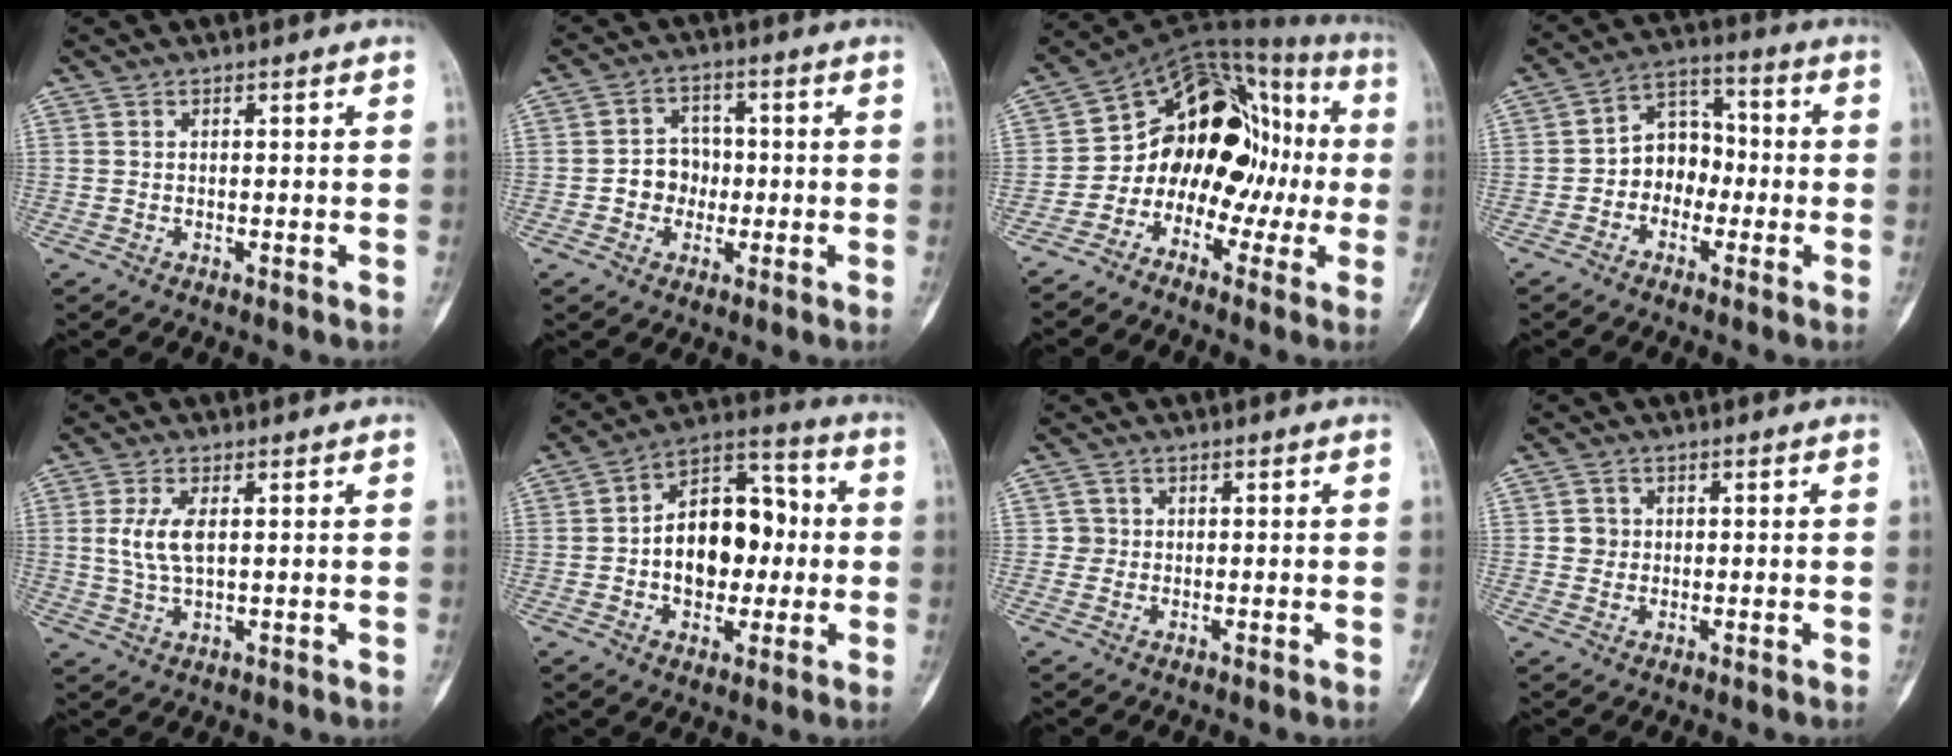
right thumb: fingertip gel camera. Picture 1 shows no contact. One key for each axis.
{"total": 5.8, "fx": -1.0, "fy": 5.2, "fz": 2.4, "tx": -0.003, "ty": 0.018, "tz": -0.025}
{"total": 17.2, "fx": -3.2, "fy": 12.2, "fz": 11.7, "tx": -0.113, "ty": 0.114, "tz": -0.057}
{"total": 8.7, "fx": -1.8, "fy": 6.9, "fz": 4.9, "tx": -0.041, "ty": 0.043, "tz": -0.047}
{"total": 5.8, "fx": 1.0, "fy": 2.6, "fz": 5.1, "tx": -0.111, "ty": -0.003, "tz": 0.021}
{"total": 16.3, "fx": -0.6, "fy": 10.9, "fz": 12.1, "tx": -0.141, "ty": 0.038, "tz": -0.012}
{"total": 1.8, "fx": 0.0, "fy": 1.8, "fz": -0.1, "tx": 0.016, "ty": 0.007, "tz": -0.005}
{"total": 2.6, "fx": 0.2, "fy": 2.6, "fz": 0.5, "tx": 0.009, "ty": 0.005, "tz": 0.001}